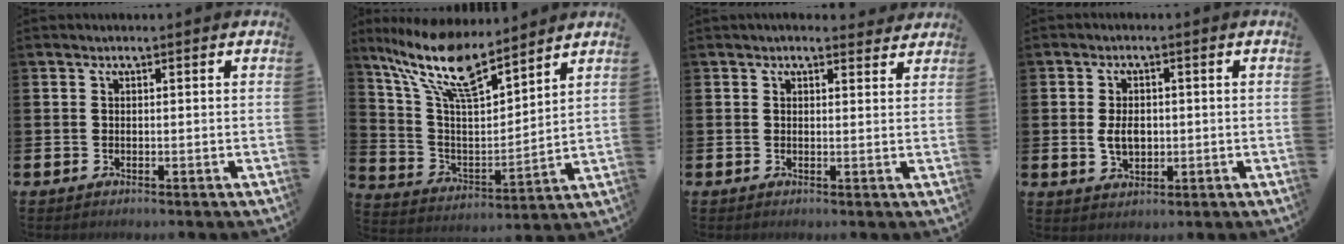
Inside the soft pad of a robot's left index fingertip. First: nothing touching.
{"total": 12.5, "force": [10.1, 3.1, 6.5], "torque": [-0.165, -0.048, 0.179]}
{"total": 2.0, "force": [1.9, 0.6, 0.1], "torque": [0.007, -0.008, 0.032]}
{"total": 3.6, "force": [0.1, 2.4, 2.7], "torque": [-0.034, 0.001, -0.004]}